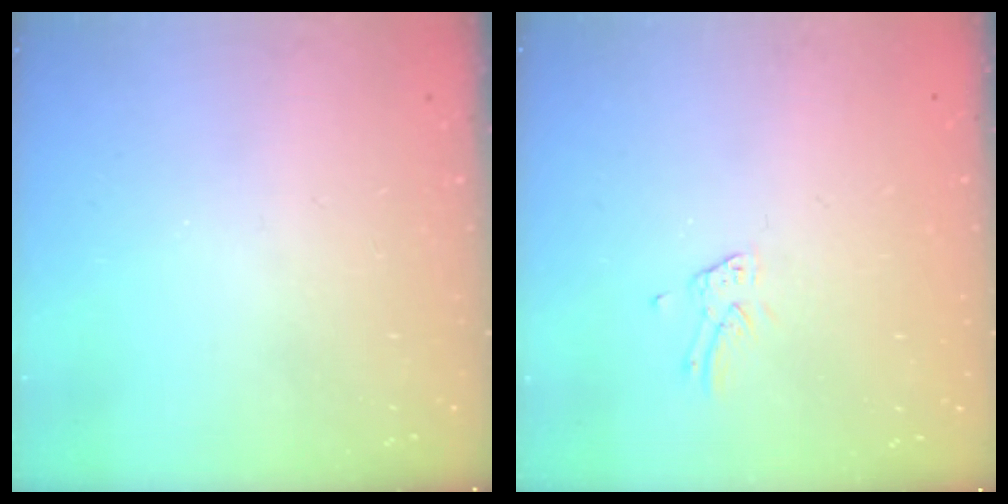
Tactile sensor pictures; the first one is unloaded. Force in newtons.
{"total": 1.1, "press": 1.1, "slide": 0.1}